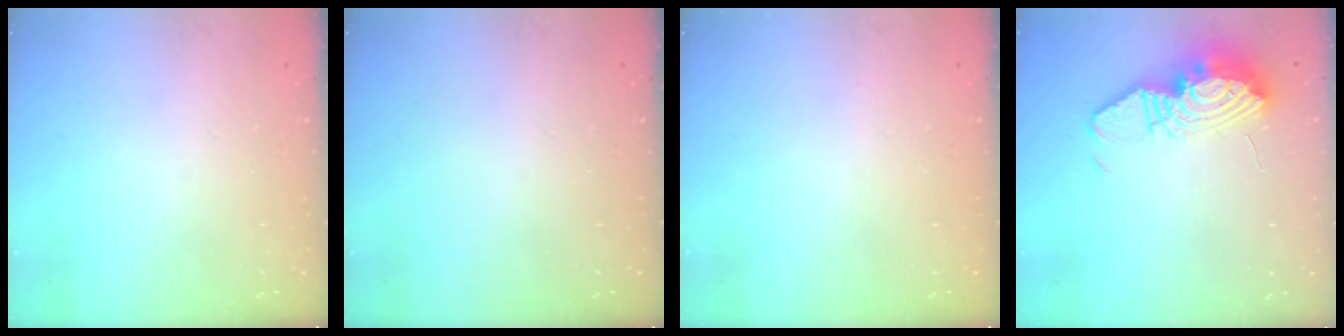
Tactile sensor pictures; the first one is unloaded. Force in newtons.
{"total": 0.0}
{"total": 3.6, "press": 1.4, "slide": 3.3}
{"total": 14.0, "press": 13.9, "slide": 1.4}